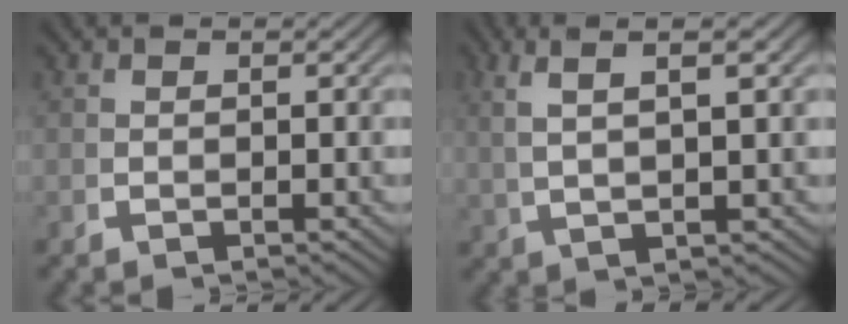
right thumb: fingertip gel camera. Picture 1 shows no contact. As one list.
[{"total": 5.6, "force": [3.0, 1.0, 4.6], "torque": [-0.068, 0.020, 0.053]}]